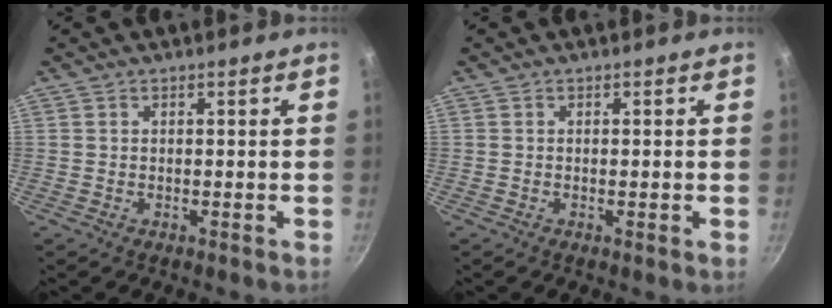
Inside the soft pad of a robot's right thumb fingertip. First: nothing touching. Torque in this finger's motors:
{"motor_torque": [-0.57, -0.22, -0.23, 0.01, 0.07]}